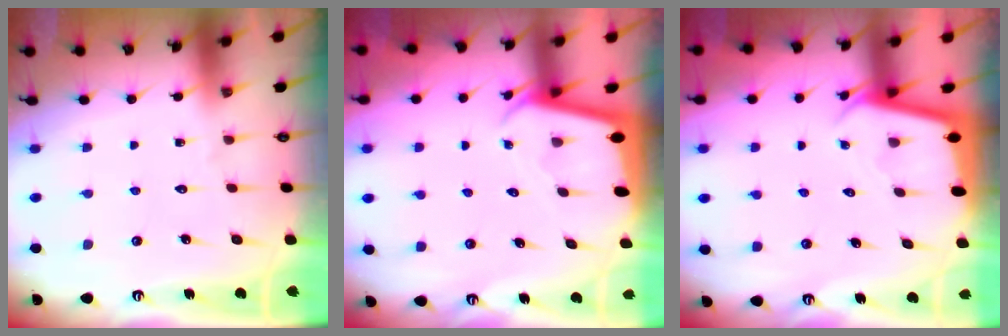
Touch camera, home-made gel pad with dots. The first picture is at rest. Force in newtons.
{"total": 2.1, "press": 2.1, "slide": 0.1}
{"total": 2.5, "press": 2.5, "slide": 0.1}